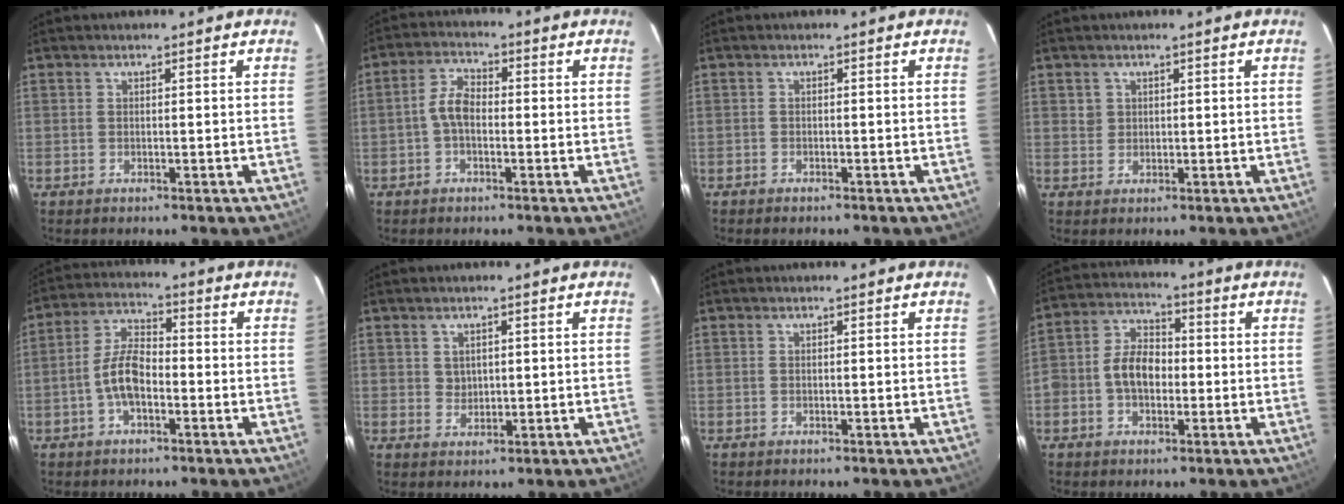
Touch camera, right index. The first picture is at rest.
{"total": 4.3, "force": [-1.0, 2.3, 3.5], "torque": [-0.075, 0.016, -0.019]}
{"total": 1.3, "force": [-1.1, 0.6, 0.2], "torque": [-0.013, 0.001, -0.020]}
{"total": 1.8, "force": [0.7, 1.7, 0.1], "torque": [0.004, 0.006, 0.010]}
{"total": 7.3, "force": [-2.4, 3.5, 5.9], "torque": [-0.124, 0.016, -0.044]}
{"total": 2.2, "force": [0.9, 1.9, 0.6], "torque": [-0.005, 0.005, 0.020]}
{"total": 0.0}
{"total": 7.7, "force": [-1.4, 5.4, 5.4], "torque": [-0.103, 0.025, -0.026]}